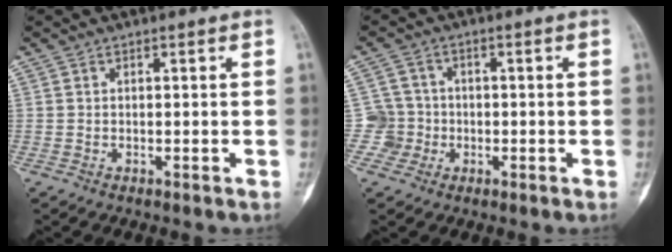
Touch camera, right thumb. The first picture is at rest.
{"total": 4.7, "force": [-1.2, 4.5, -0.5], "torque": [0.040, 0.015, -0.029]}